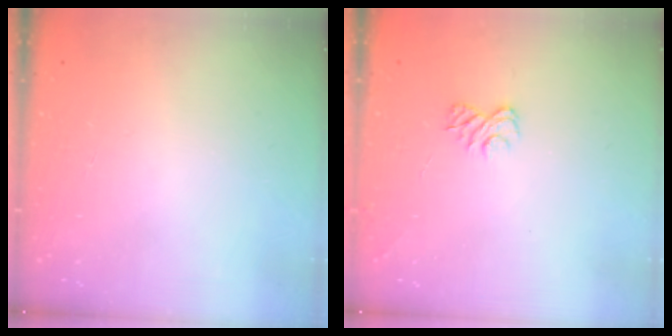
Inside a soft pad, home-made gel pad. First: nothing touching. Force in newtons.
{"total": 4.9, "press": 4.8, "slide": 1.0}